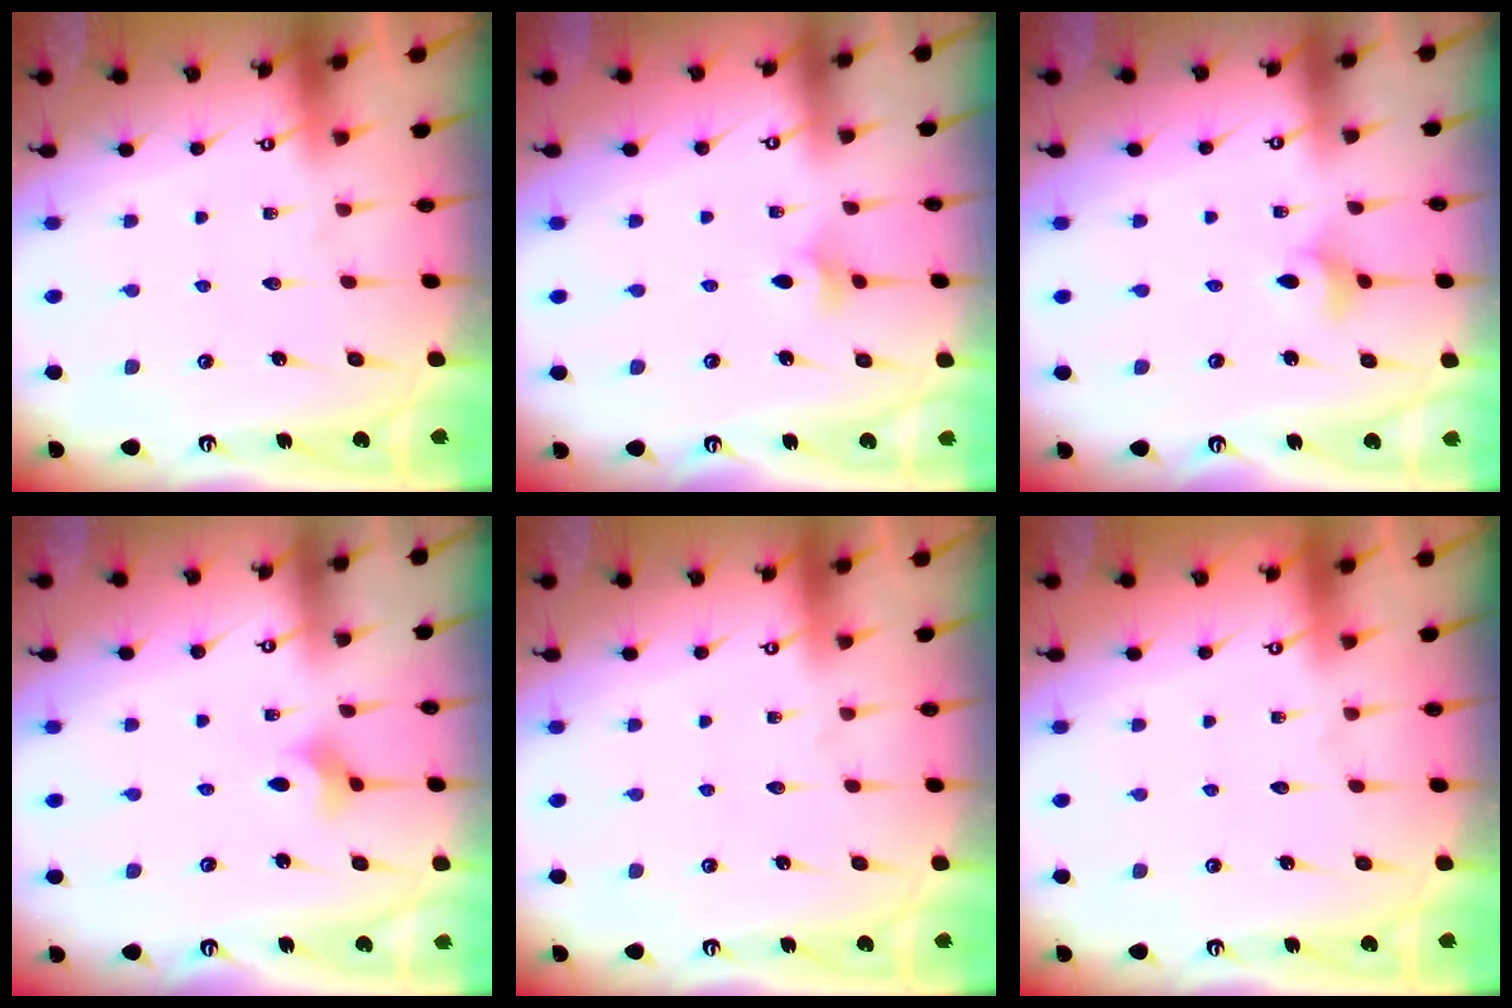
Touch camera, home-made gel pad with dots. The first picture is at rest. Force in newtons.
{"total": 3.4, "press": 3.3, "slide": 0.8}
{"total": 3.3, "press": 3.2, "slide": 0.5}
{"total": 2.2, "press": 2.2, "slide": 0.2}
{"total": 0.0}
{"total": 0.0}